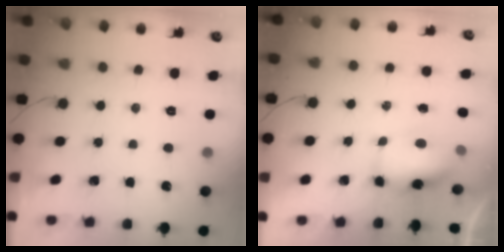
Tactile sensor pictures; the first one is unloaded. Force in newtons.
{"total": 13.1, "press": 8.8, "slide": 9.7}